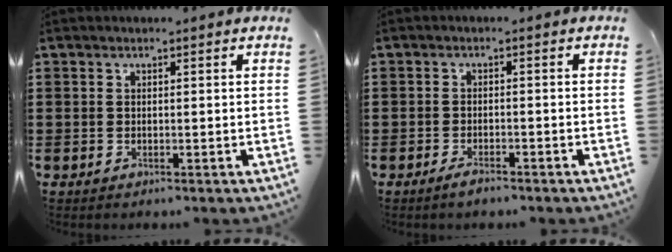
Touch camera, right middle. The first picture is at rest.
{"total": 1.8, "force": [-1.5, 0.3, 1.0], "torque": [-0.020, -0.001, -0.026]}